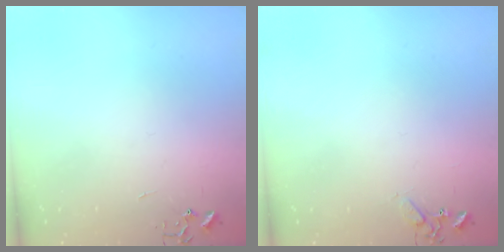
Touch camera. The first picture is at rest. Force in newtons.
{"total": 4.7, "press": 4.6, "slide": 0.6}